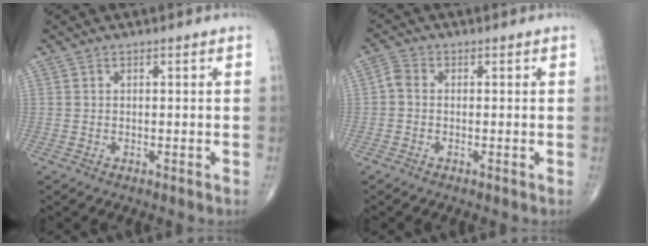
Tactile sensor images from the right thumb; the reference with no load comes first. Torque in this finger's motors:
{"motor_torque": [-0.28, 0.50, 0.30, -0.08, 0.01]}